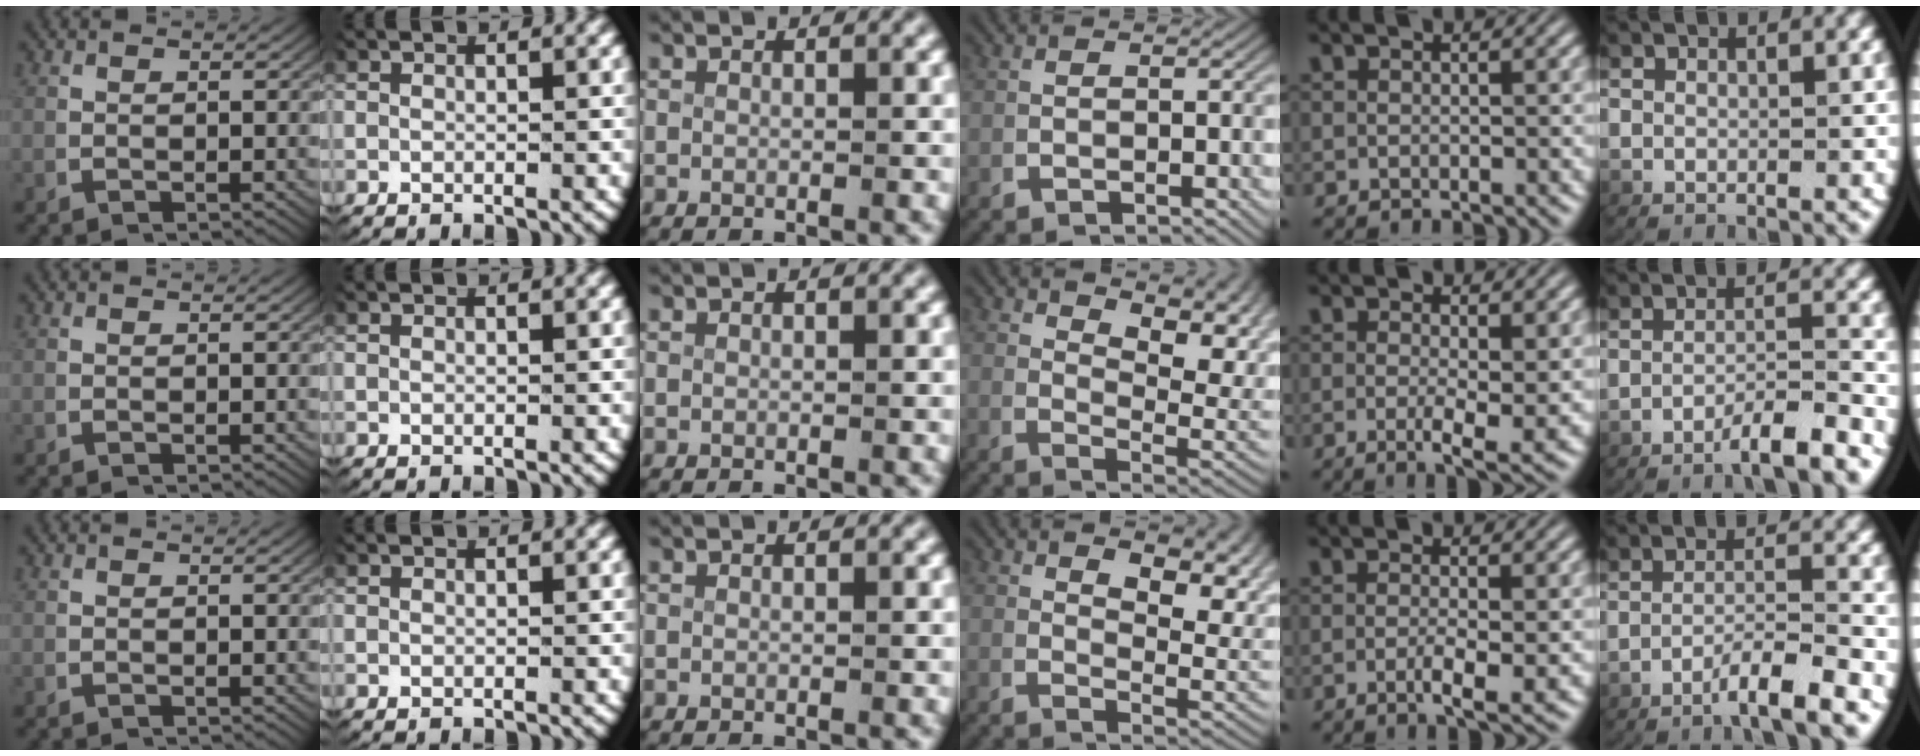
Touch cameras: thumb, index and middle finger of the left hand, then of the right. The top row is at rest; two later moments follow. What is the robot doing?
{"motion": "lift_and_place", "object": "map"}